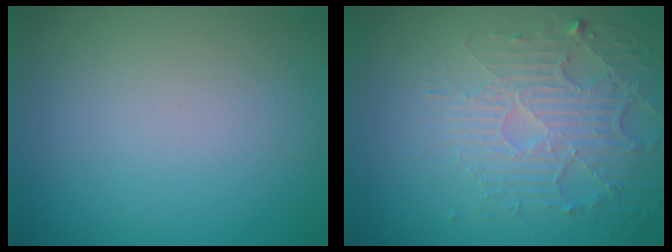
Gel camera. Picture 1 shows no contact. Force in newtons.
{"total": 5.1, "press": 3.5, "slide": 3.7}